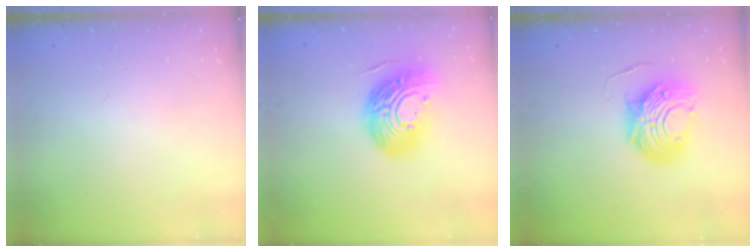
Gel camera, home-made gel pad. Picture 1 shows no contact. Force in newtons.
{"total": 20.0, "press": 20.0, "slide": 1.6}
{"total": 10.5, "press": 10.5, "slide": 1.0}